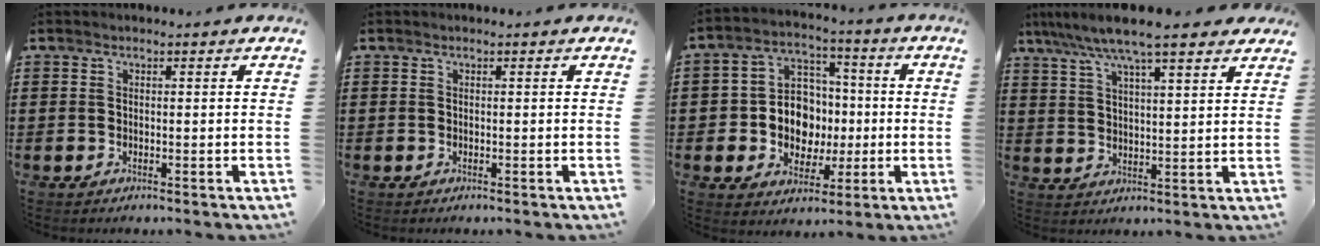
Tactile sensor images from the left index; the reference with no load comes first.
{"total": 0.0}
{"total": 9.1, "force": [-0.8, 8.2, 3.9], "torque": [-0.088, 0.014, -0.010]}
{"total": 7.9, "force": [6.4, 0.9, 4.5], "torque": [-0.106, -0.014, 0.112]}